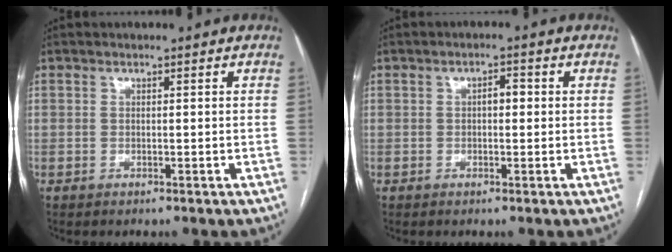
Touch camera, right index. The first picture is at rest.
{"total": 2.1, "force": [0.1, 0.9, 1.8], "torque": [-0.026, 0.009, -0.001]}